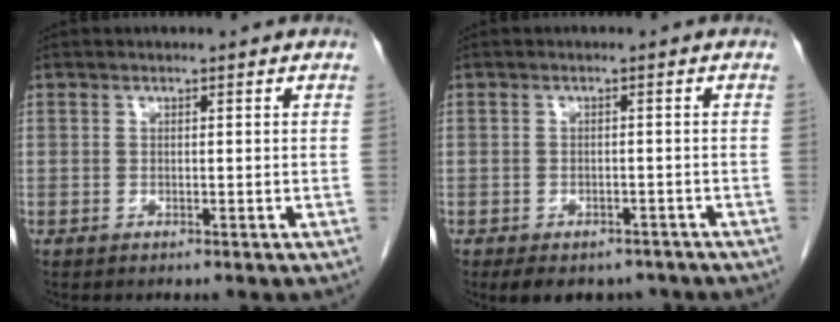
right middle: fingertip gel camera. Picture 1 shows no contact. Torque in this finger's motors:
{"motor_torque": [0.14, -0.11, 0.02, 0.01]}